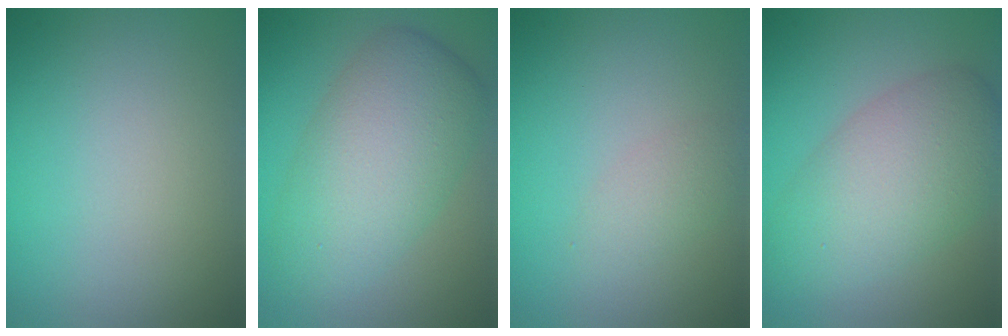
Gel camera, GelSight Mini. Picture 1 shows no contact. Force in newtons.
{"total": 7.4, "press": 7.4, "slide": 0.1}
{"total": 1.5, "press": 1.5, "slide": 0.1}
{"total": 6.3, "press": 6.3, "slide": 0.3}